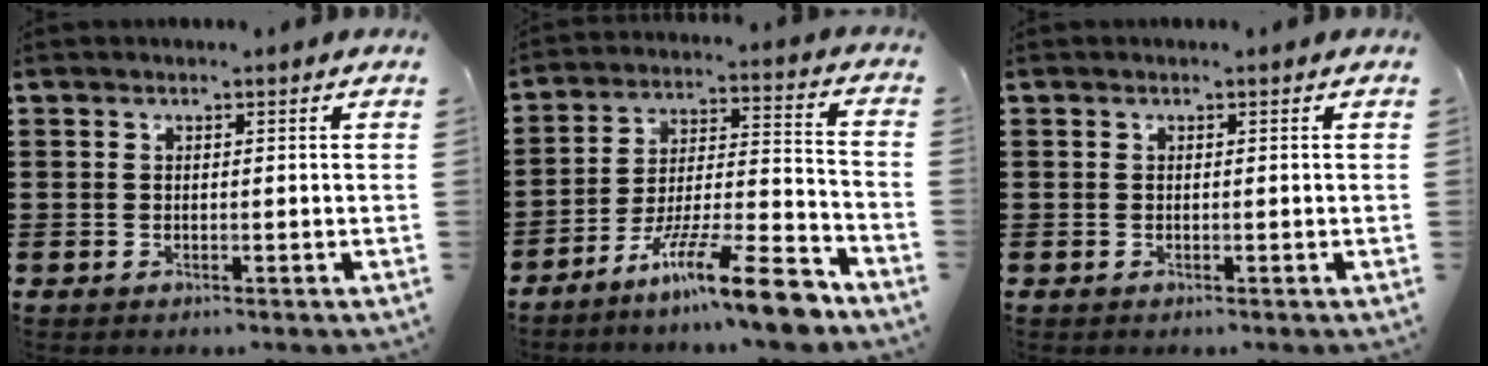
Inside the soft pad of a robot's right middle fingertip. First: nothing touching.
{"total": 13.9, "force": [-10.5, 1.1, 9.1], "torque": [-0.145, 0.029, -0.189]}
{"total": 0.0}